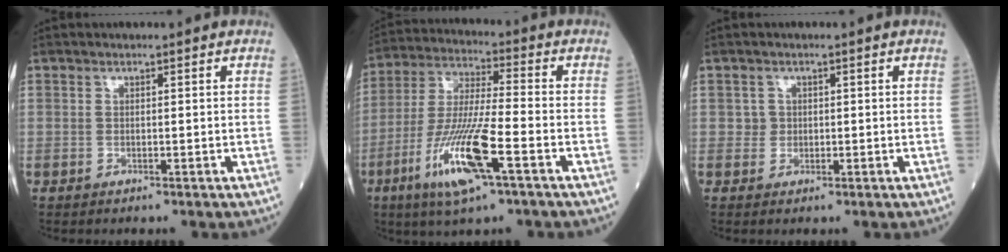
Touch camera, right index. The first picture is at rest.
{"total": 13.7, "force": [-6.0, 1.0, 12.3], "torque": [-0.256, -0.019, -0.109]}
{"total": 1.2, "force": [0.1, 1.2, 0.0], "torque": [0.007, 0.006, 0.003]}